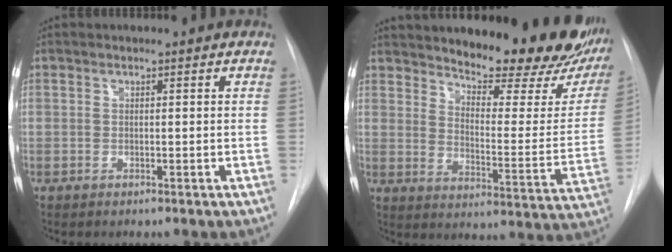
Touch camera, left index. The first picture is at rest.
{"total": 23.5, "force": [20.0, 5.4, 11.1], "torque": [-0.156, -0.064, 0.252]}